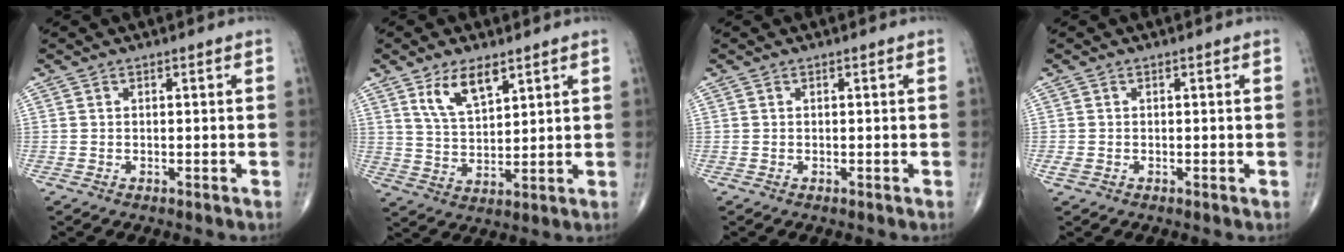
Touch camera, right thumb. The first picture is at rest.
{"total": 8.0, "force": [4.7, 3.4, 5.4], "torque": [-0.088, -0.028, 0.095]}
{"total": 0.0}
{"total": 1.2, "force": [-0.3, 0.9, 0.8], "torque": [-0.019, -0.004, -0.005]}